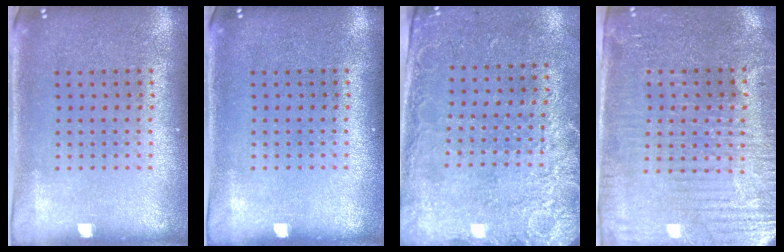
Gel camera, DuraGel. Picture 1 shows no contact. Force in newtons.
{"total": 0.0}
{"total": 2.6, "press": 2.1, "slide": 1.5}
{"total": 3.7, "press": 3.5, "slide": 1.4}